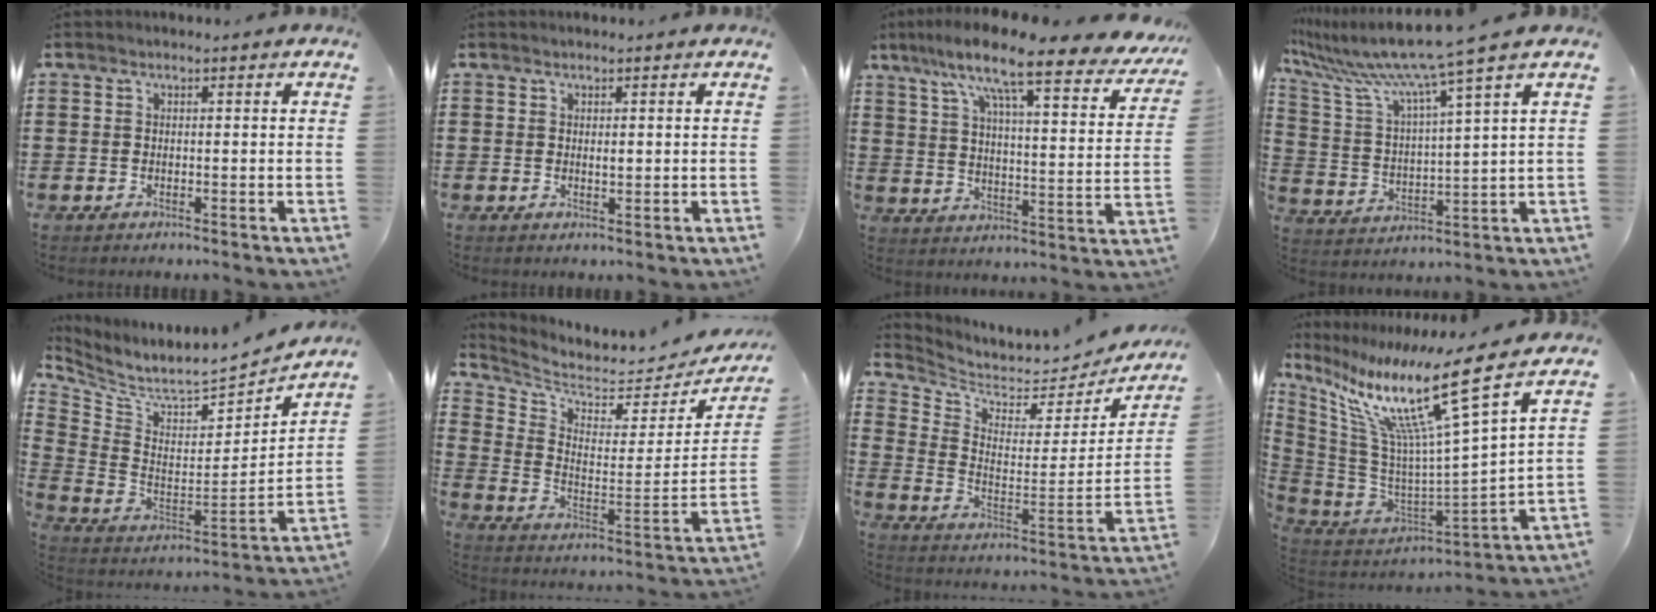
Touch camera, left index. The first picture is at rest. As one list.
[{"total": 0.9, "force": [0.3, 0.2, 0.8], "torque": [-0.016, 0.001, 0.005]}, {"total": 11.2, "force": [8.6, 0.9, 7.0], "torque": [-0.152, -0.055, 0.134]}, {"total": 9.8, "force": [7.9, -1.0, 5.7], "torque": [-0.143, -0.054, 0.125]}, {"total": 6.5, "force": [6.0, 0.7, 2.5], "torque": [-0.082, -0.059, 0.095]}, {"total": 4.4, "force": [4.2, 0.5, 1.2], "torque": [-0.051, -0.053, 0.067]}, {"total": 4.1, "force": [3.9, 1.3, 0.6], "torque": [-0.041, -0.043, 0.063]}, {"total": 15.9, "force": [9.4, 0.9, 12.8], "torque": [-0.291, -0.066, 0.139]}]